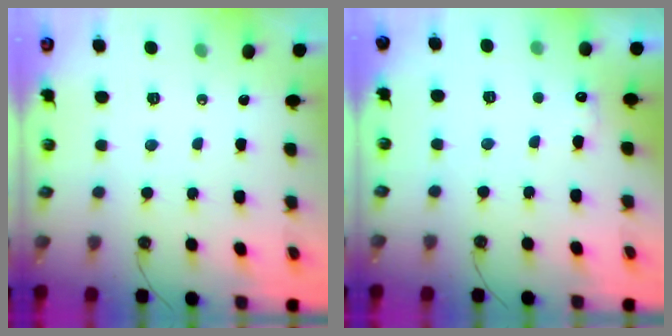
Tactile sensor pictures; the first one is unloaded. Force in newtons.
{"total": 5.8, "press": 5.7, "slide": 1.3}